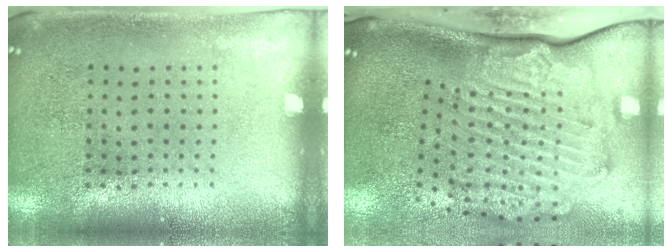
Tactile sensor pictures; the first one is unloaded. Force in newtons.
{"total": 3.5, "press": 2.4, "slide": 2.5}